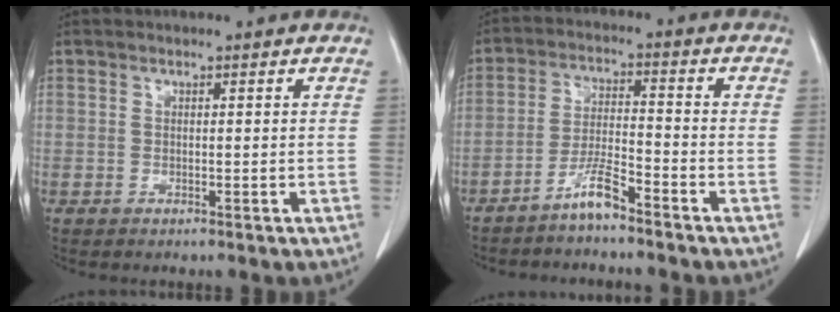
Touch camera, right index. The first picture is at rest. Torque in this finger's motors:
{"motor_torque": [0.51, -0.22, 0.16, 0.02]}